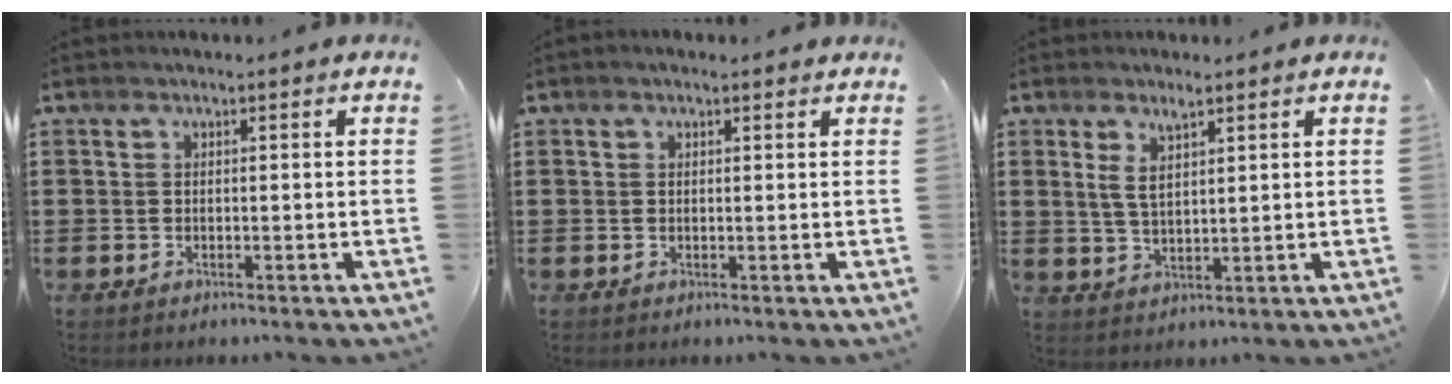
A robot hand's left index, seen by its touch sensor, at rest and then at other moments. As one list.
[{"total": 0.7, "force": [0.5, 0.1, 0.5], "torque": [-0.011, 0.003, 0.008]}, {"total": 4.0, "force": [2.2, 1.3, 3.1], "torque": [-0.065, 0.003, 0.040]}]